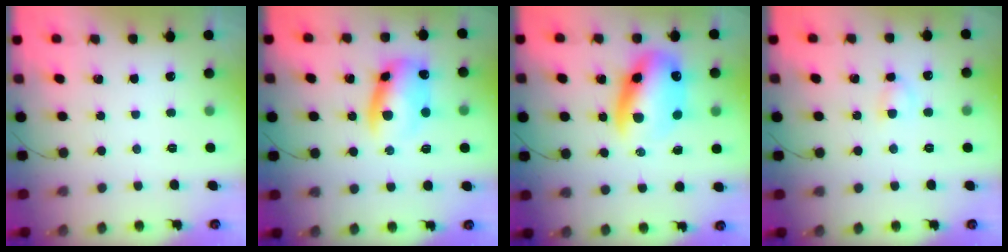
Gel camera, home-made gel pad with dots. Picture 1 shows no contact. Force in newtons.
{"total": 11.1, "press": 11.0, "slide": 1.4}
{"total": 14.0, "press": 13.4, "slide": 3.9}
{"total": 3.8, "press": 3.6, "slide": 1.3}